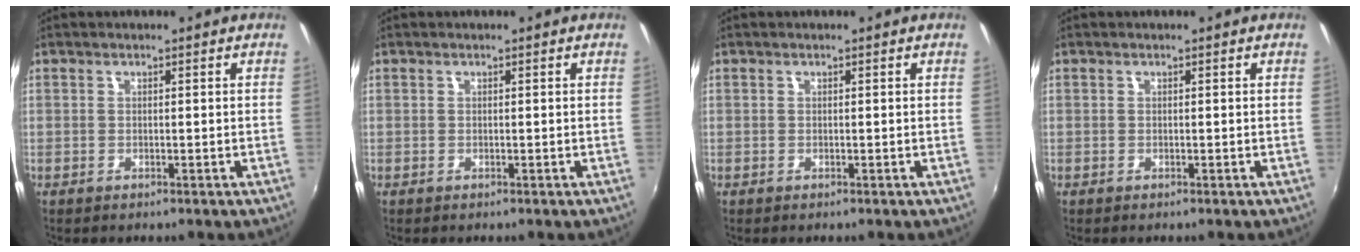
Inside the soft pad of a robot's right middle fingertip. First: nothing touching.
{"total": 0.0}
{"total": 0.0}
{"total": 0.0}